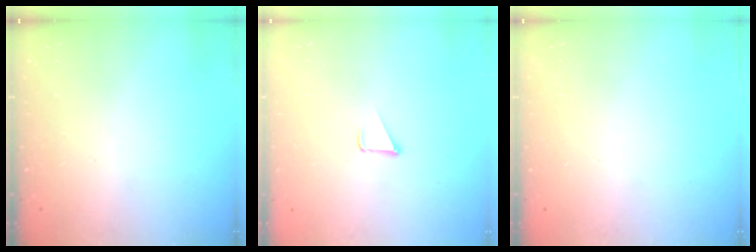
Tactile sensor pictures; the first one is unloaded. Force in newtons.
{"total": 1.7, "press": 1.7, "slide": 0.1}
{"total": 0.0}